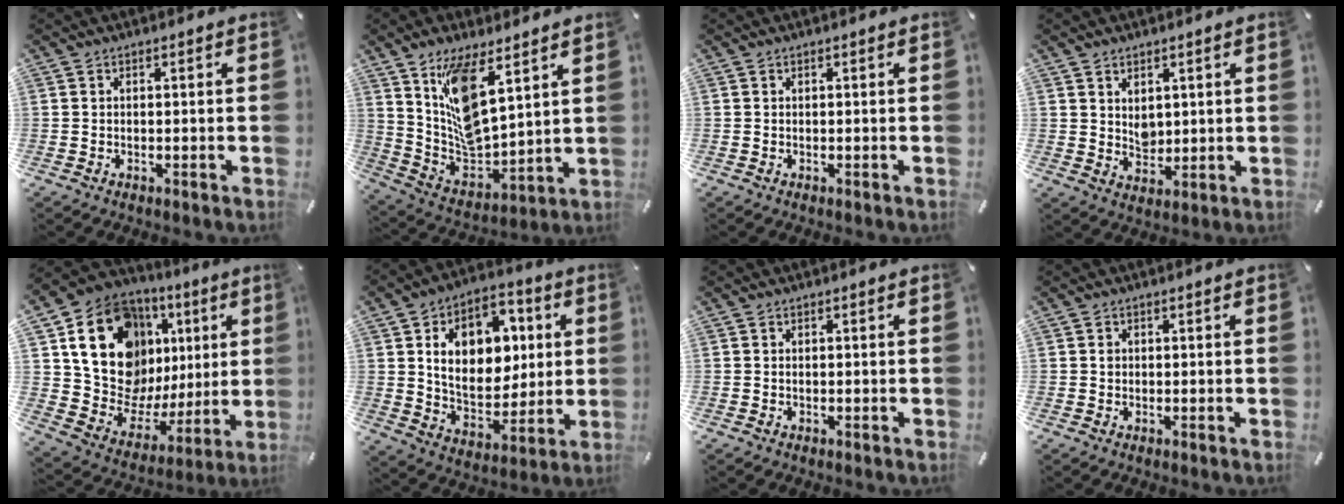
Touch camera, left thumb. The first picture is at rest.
{"total": 12.6, "force": [7.8, 5.3, 8.2], "torque": [-0.159, -0.049, 0.147]}
{"total": 0.0}
{"total": 4.3, "force": [2.3, 3.6, 0.9], "torque": [-0.003, -0.013, 0.040]}
{"total": 20.3, "force": [8.0, 15.7, 10.1], "torque": [-0.167, -0.046, 0.165]}
{"total": 16.6, "force": [4.3, 12.2, 10.4], "torque": [-0.152, -0.005, 0.085]}
{"total": 0.0}
{"total": 0.7, "force": [0.0, 0.6, 0.2], "torque": [0.007, 0.002, -0.003]}